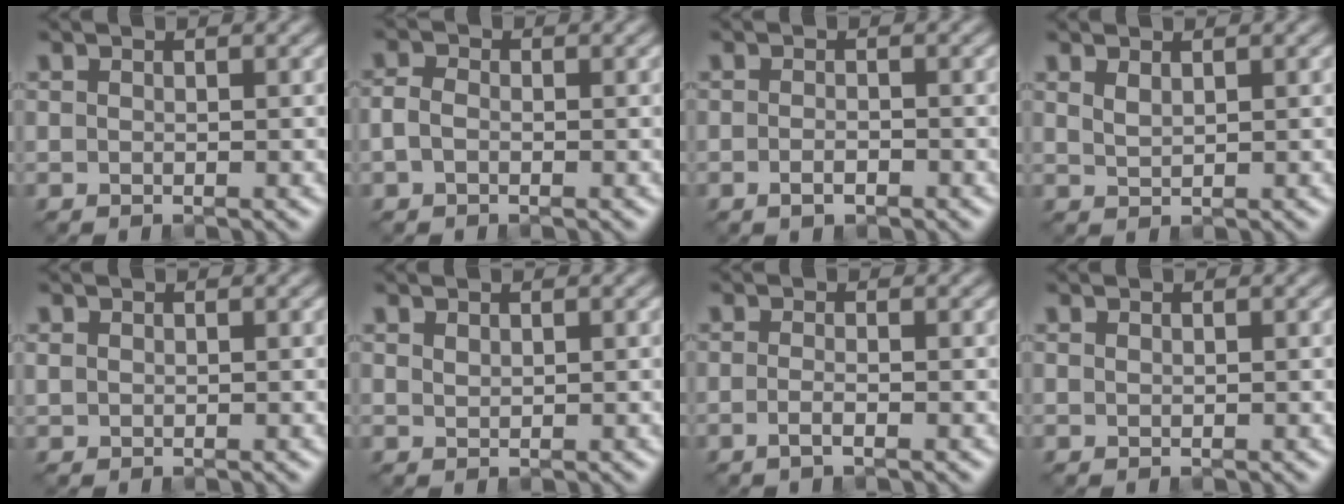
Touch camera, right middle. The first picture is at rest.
{"total": 1.6, "force": [-0.5, 1.1, 1.1], "torque": [-0.025, 0.004, -0.014]}
{"total": 1.4, "force": [-0.7, 0.5, 1.0], "torque": [-0.021, -0.002, -0.015]}
{"total": 1.1, "force": [0.8, 0.4, 0.6], "torque": [-0.018, -0.001, 0.019]}
{"total": 0.7, "force": [0.3, 0.6, 0.2], "torque": [-0.005, -0.001, 0.007]}
{"total": 0.7, "force": [0.5, 0.3, 0.3], "torque": [-0.010, -0.001, 0.013]}
{"total": 1.4, "force": [-0.6, 0.4, 1.2], "torque": [-0.020, -0.003, -0.015]}
{"total": 0.0}